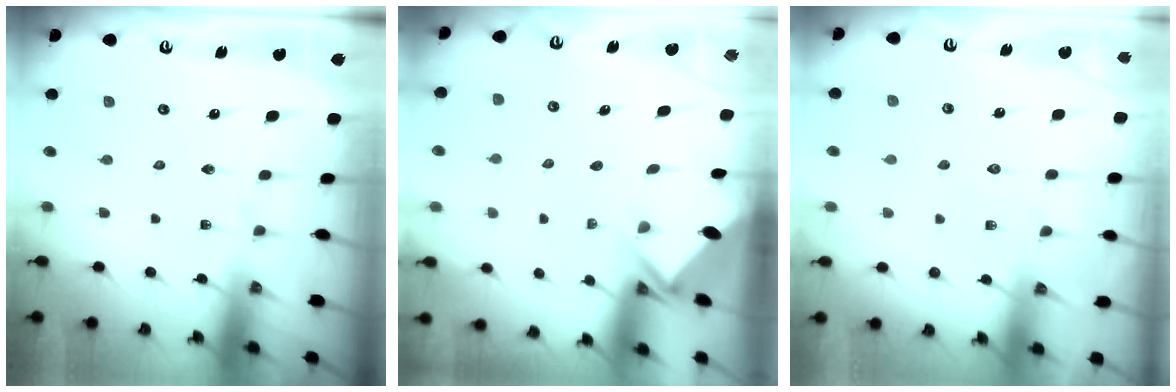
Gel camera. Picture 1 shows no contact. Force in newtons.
{"total": 2.7, "press": 2.7, "slide": 0.2}
{"total": 5.0, "press": 4.9, "slide": 0.5}